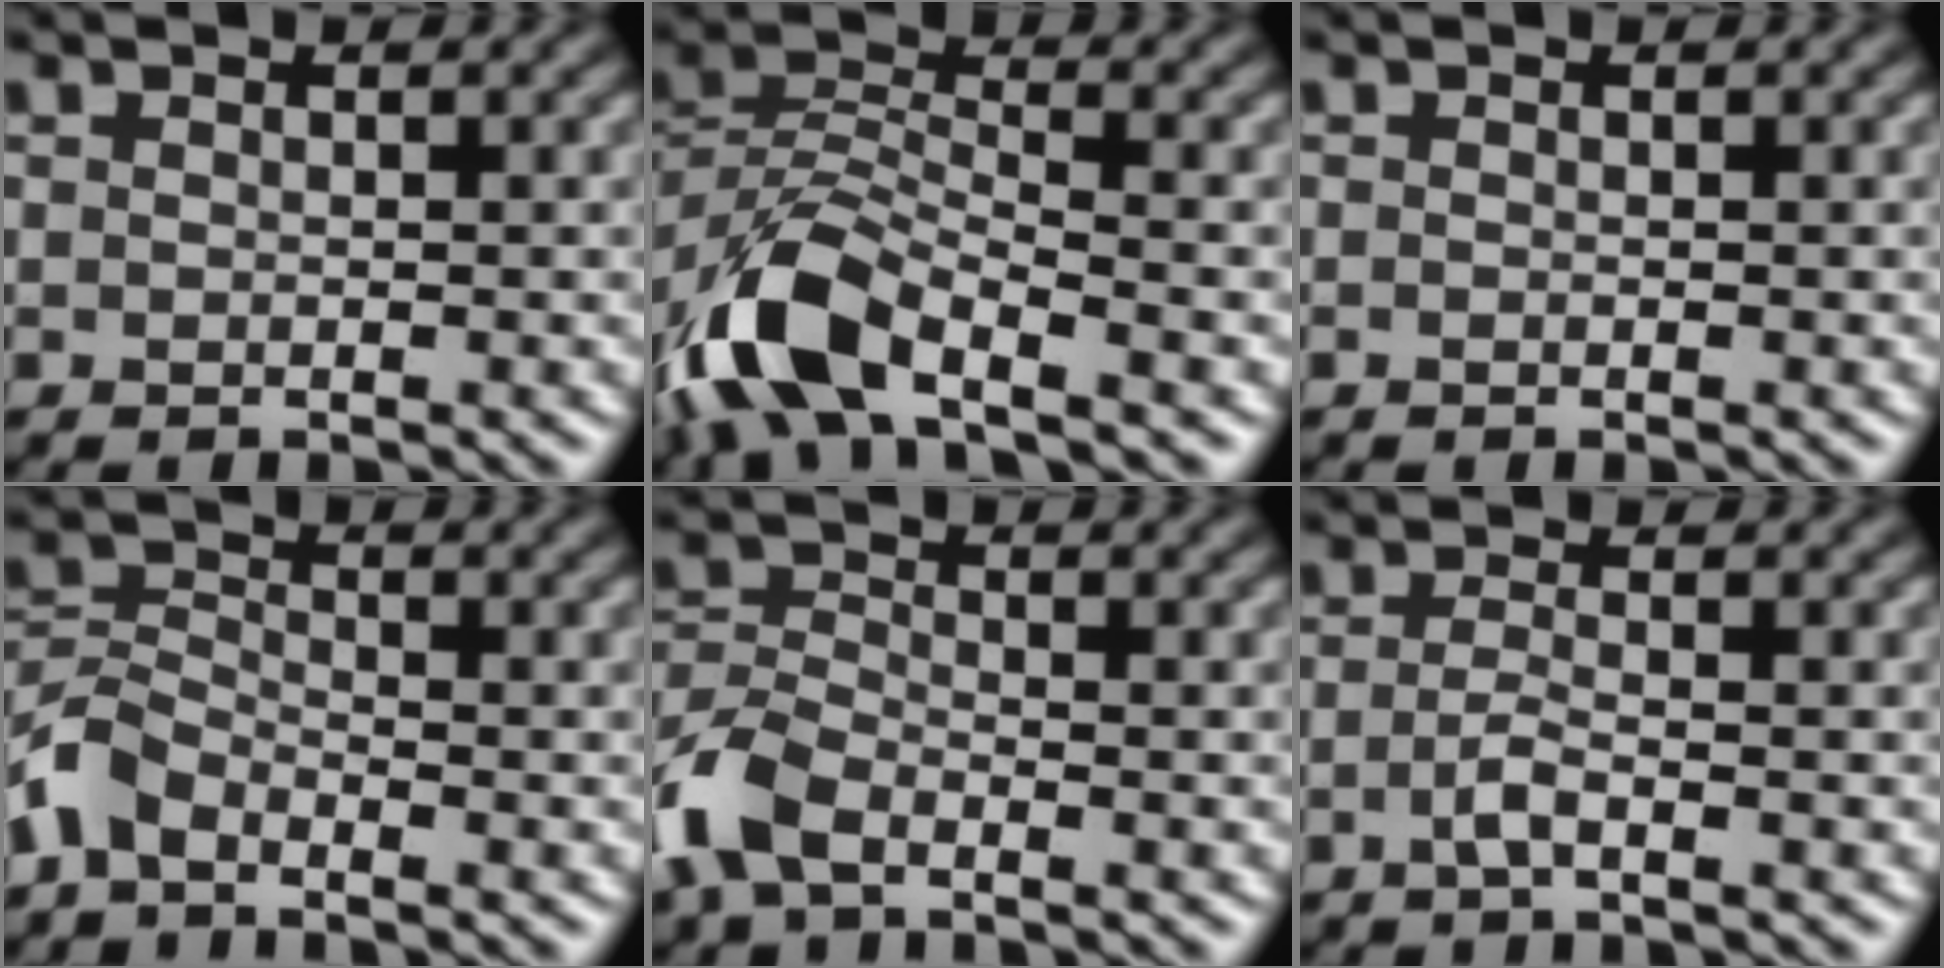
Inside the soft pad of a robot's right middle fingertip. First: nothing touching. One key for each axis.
{"total": 9.4, "fx": -5.5, "fy": 4.1, "fz": 6.4, "tx": -0.131, "ty": 0.001, "tz": -0.115}
{"total": 0.0}
{"total": 3.7, "fx": -2.7, "fy": 1.7, "fz": 1.9, "tx": -0.042, "ty": 0.002, "tz": -0.067}
{"total": 5.6, "fx": -3.4, "fy": 2.7, "fz": 3.5, "tx": -0.083, "ty": -0.004, "tz": -0.083}
{"total": 1.8, "fx": -0.7, "fy": 0.4, "fz": 1.6, "tx": -0.034, "ty": 0.001, "tz": -0.019}